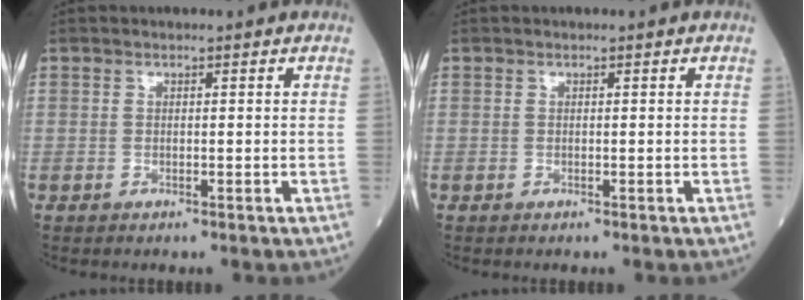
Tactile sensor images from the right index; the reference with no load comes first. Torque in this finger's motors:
{"motor_torque": [0.04, -0.01, 0.00, -0.01]}